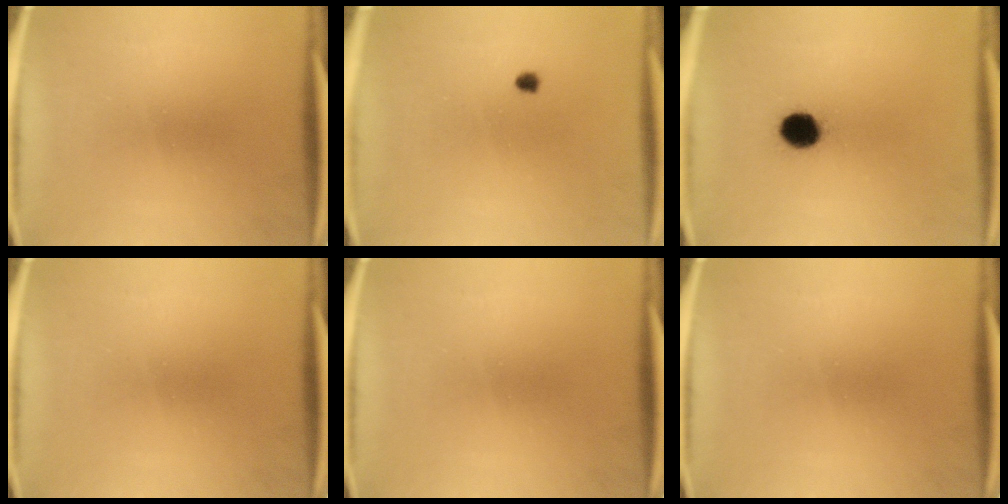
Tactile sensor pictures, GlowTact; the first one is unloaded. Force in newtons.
{"total": 0.9}
{"total": 7.1}
{"total": 0.0}
{"total": 0.0}
{"total": 0.0}